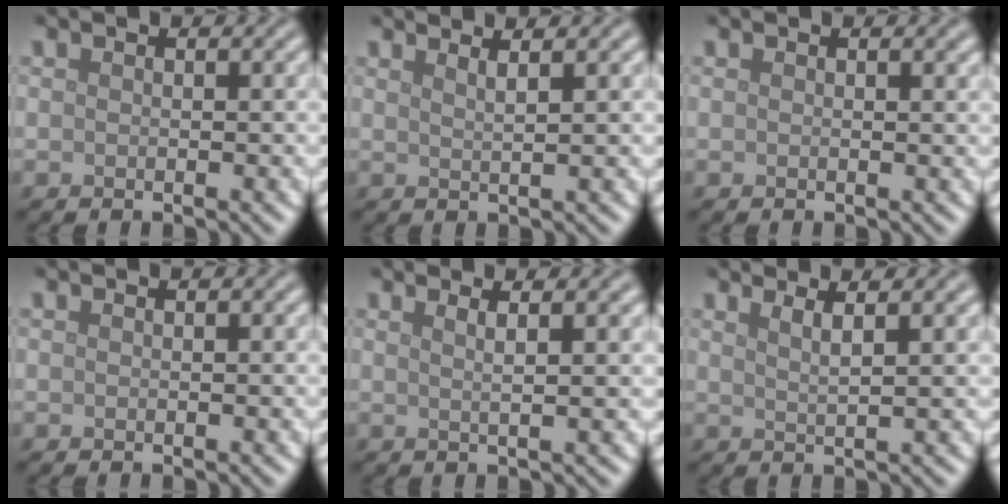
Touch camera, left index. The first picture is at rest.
{"total": 2.6, "force": [1.8, 0.8, 1.6], "torque": [0.001, 0.012, 0.001]}
{"total": 0.7, "force": [0.5, 0.2, 0.4], "torque": [-0.002, 0.002, 0.008]}
{"total": 0.0}
{"total": 3.4, "force": [1.8, 1.2, 2.7], "torque": [-0.020, 0.013, -0.006]}
{"total": 2.6, "force": [1.6, 0.7, 1.9], "torque": [-0.021, 0.012, 0.012]}